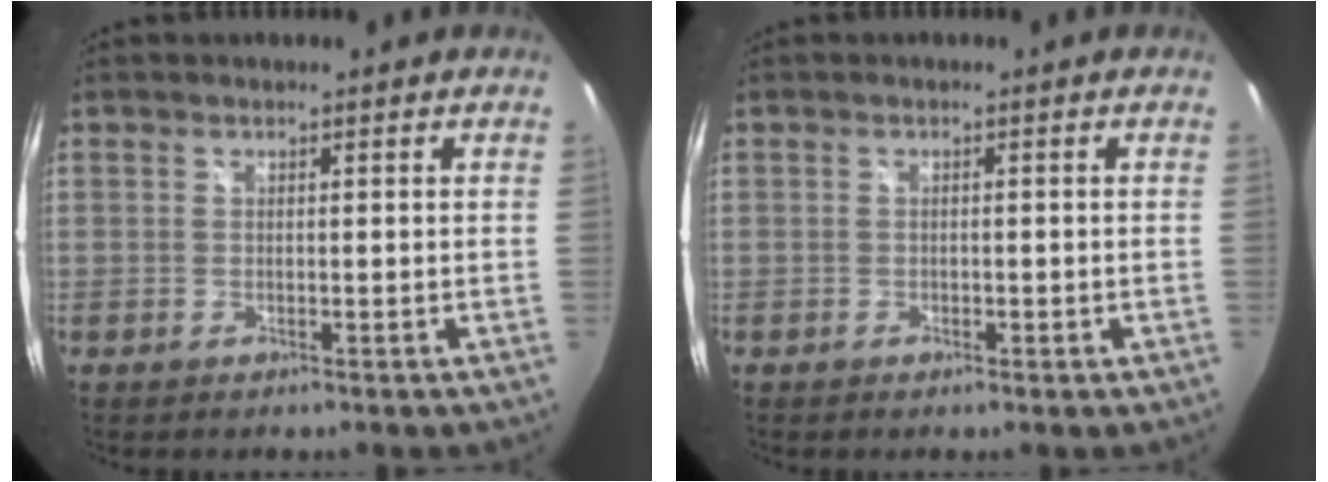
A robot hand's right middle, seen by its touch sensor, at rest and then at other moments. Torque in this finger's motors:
{"motor_torque": [-0.30, -0.09, -0.02, -0.01]}